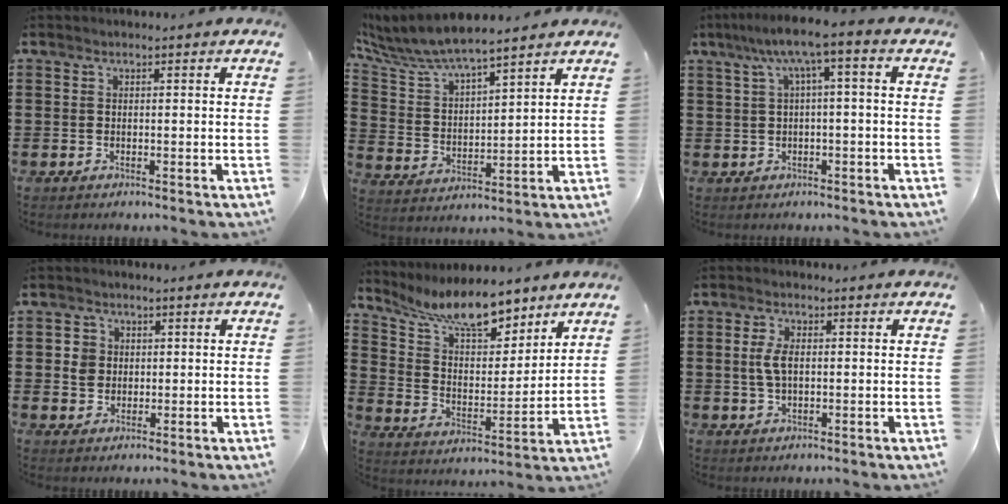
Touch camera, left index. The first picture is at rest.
{"total": 7.0, "force": [6.6, 0.8, 2.1], "torque": [-0.073, -0.036, 0.112]}
{"total": 6.1, "force": [1.1, 0.4, 6.0], "torque": [-0.118, 0.001, 0.015]}
{"total": 2.9, "force": [0.6, 2.8, 0.5], "torque": [-0.023, 0.010, 0.008]}
{"total": 10.4, "force": [8.9, 2.4, 4.9], "torque": [-0.118, -0.037, 0.160]}
{"total": 4.1, "force": [0.4, 1.9, 3.6], "torque": [-0.087, 0.003, 0.000]}